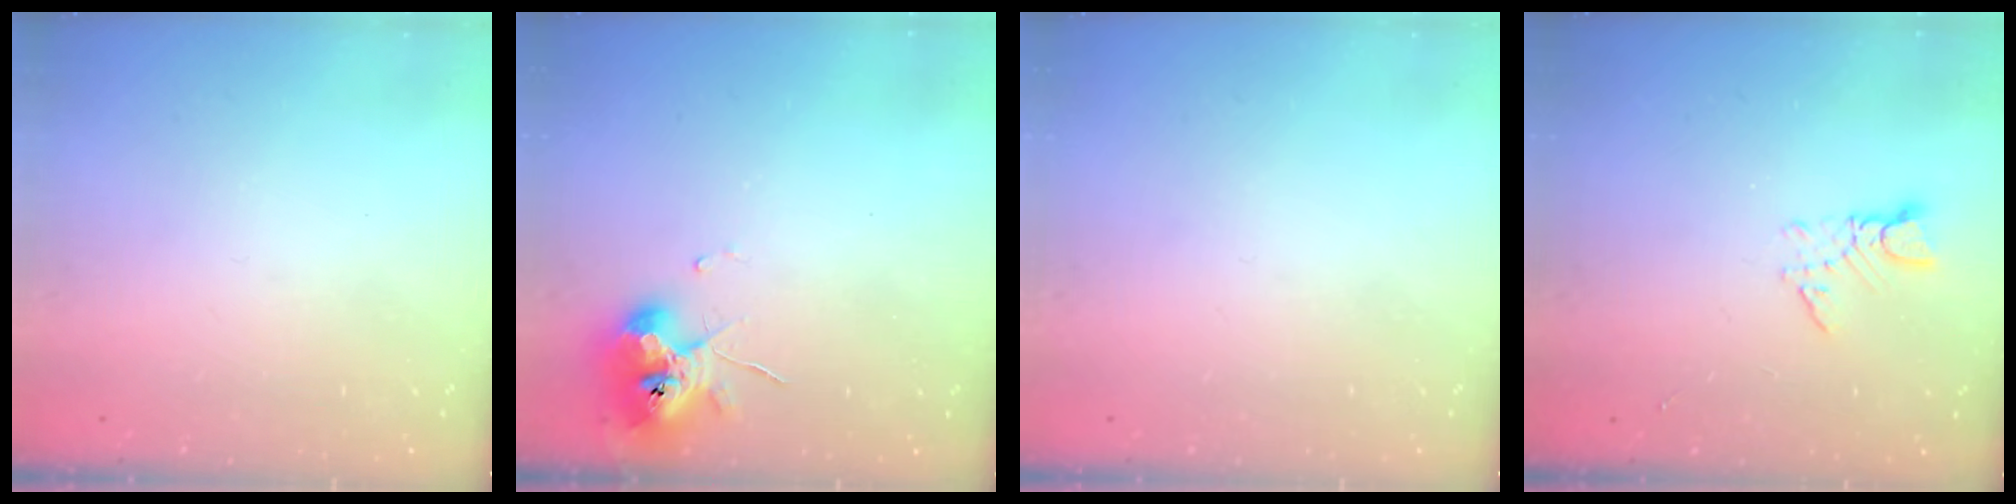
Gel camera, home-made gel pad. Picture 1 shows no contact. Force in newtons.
{"total": 9.4, "press": 9.3, "slide": 1.4}
{"total": 0.0}
{"total": 4.1, "press": 4.1, "slide": 0.5}